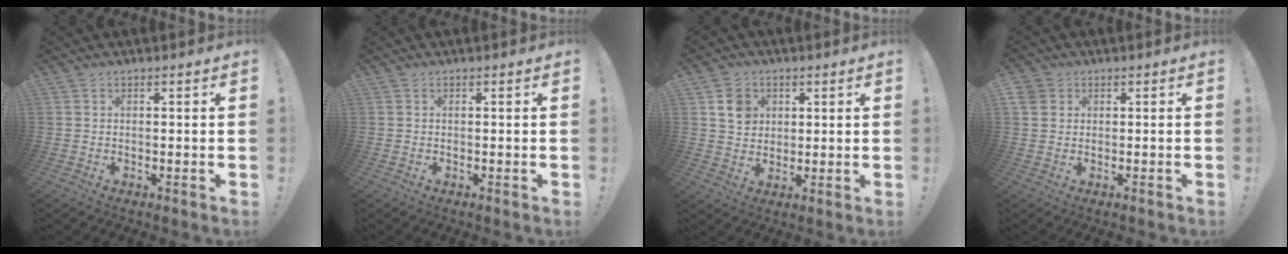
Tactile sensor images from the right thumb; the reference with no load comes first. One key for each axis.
{"total": 0.0}
{"total": 7.7, "fx": 3.0, "fy": 6.7, "fz": 2.5, "tx": -0.020, "ty": -0.012, "tz": 0.059}
{"total": 4.3, "fx": 1.2, "fy": 3.9, "fz": 1.4, "tx": -0.039, "ty": 0.004, "tz": 0.025}